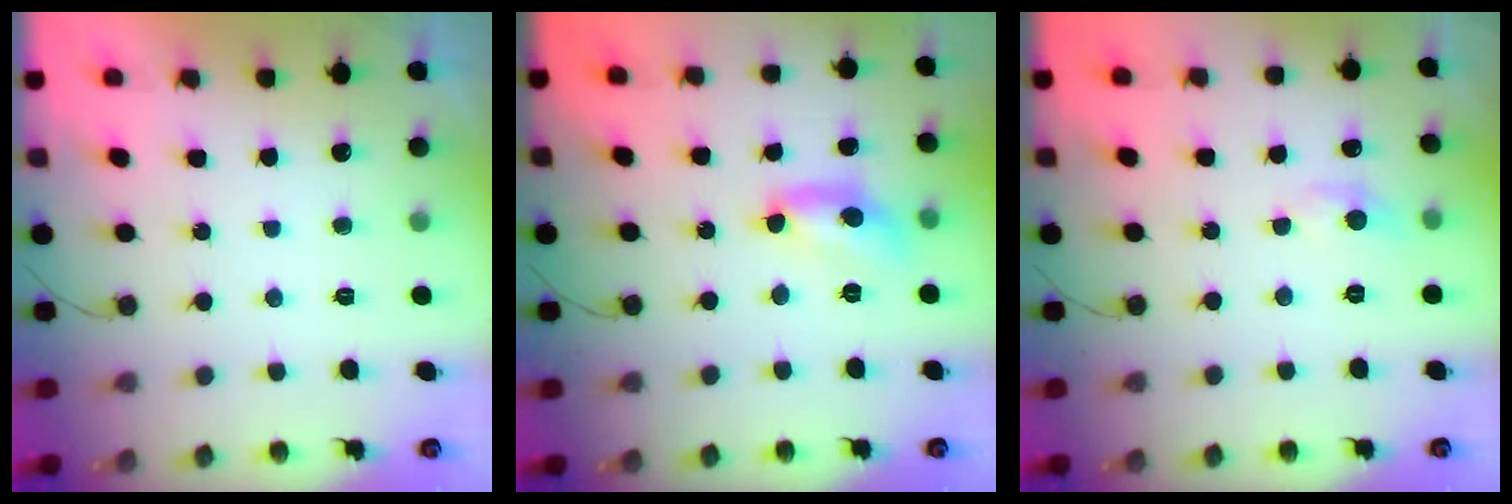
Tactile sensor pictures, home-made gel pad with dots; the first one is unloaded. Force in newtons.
{"total": 11.2, "press": 11.2, "slide": 0.7}
{"total": 2.8, "press": 2.8, "slide": 0.4}